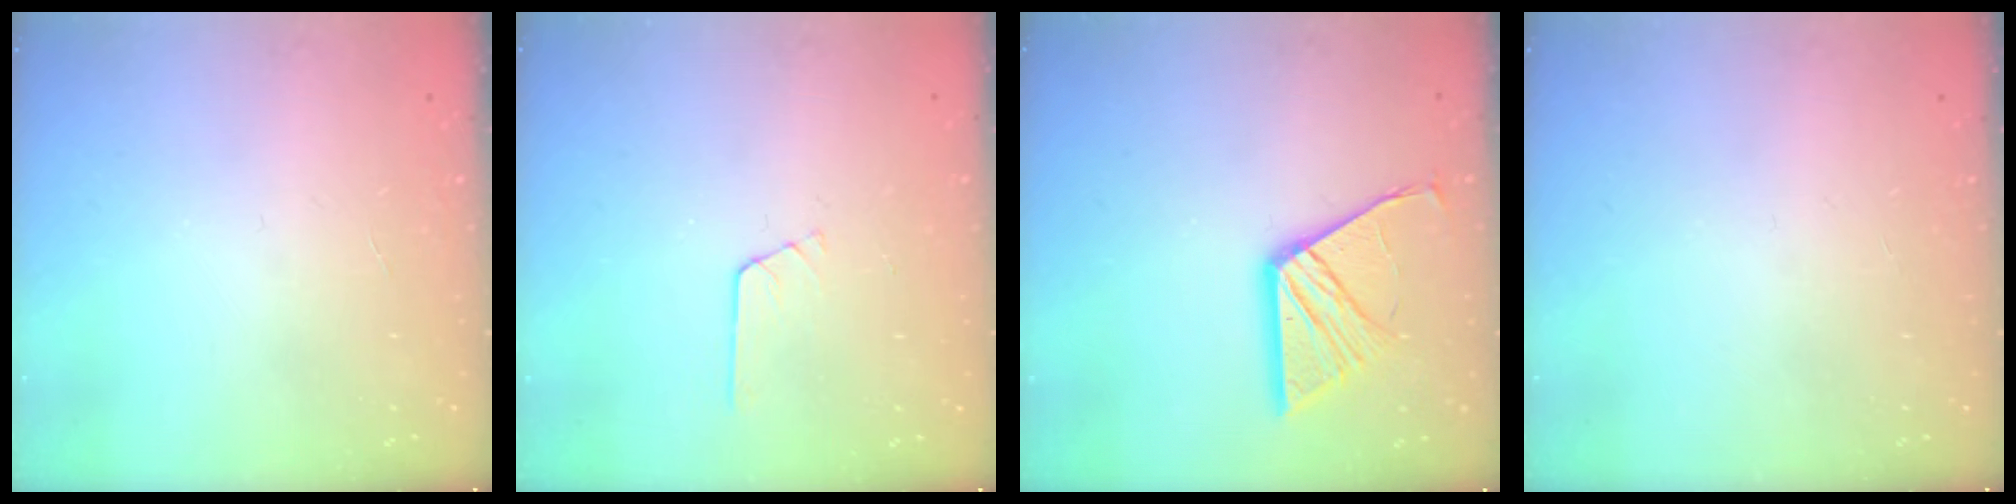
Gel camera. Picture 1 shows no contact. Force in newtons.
{"total": 4.9, "press": 4.9, "slide": 0.4}
{"total": 12.2, "press": 12.2, "slide": 0.9}
{"total": 0.0}